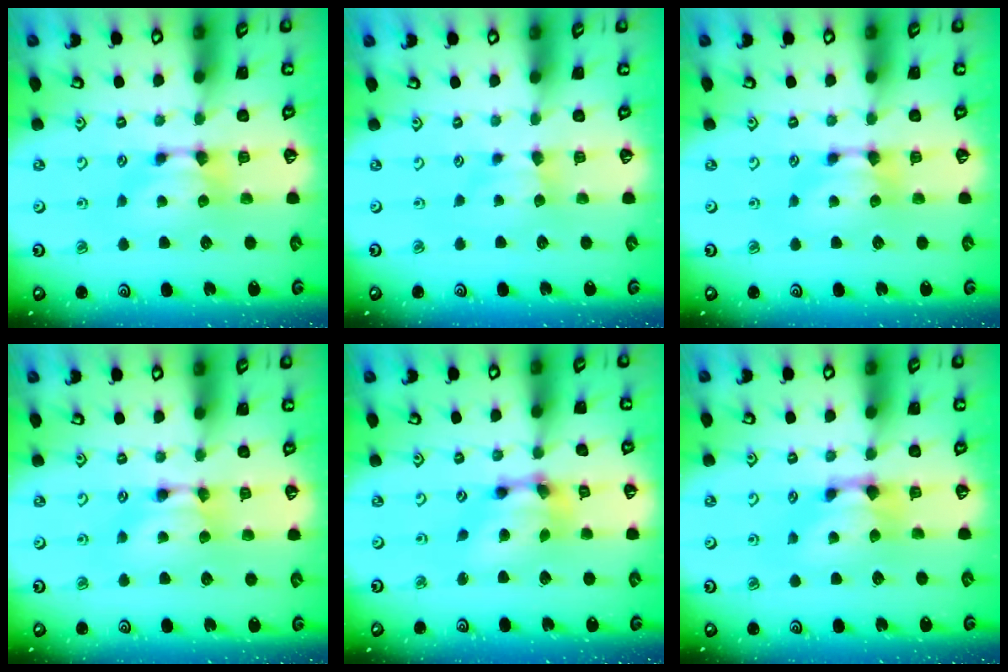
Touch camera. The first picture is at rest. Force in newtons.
{"total": 1.4, "press": 1.3, "slide": 0.5}
{"total": 0.0}
{"total": 1.8, "press": 1.7, "slide": 0.1}
{"total": 6.4, "press": 6.0, "slide": 2.0}
{"total": 1.1, "press": 0.1, "slide": 1.1}